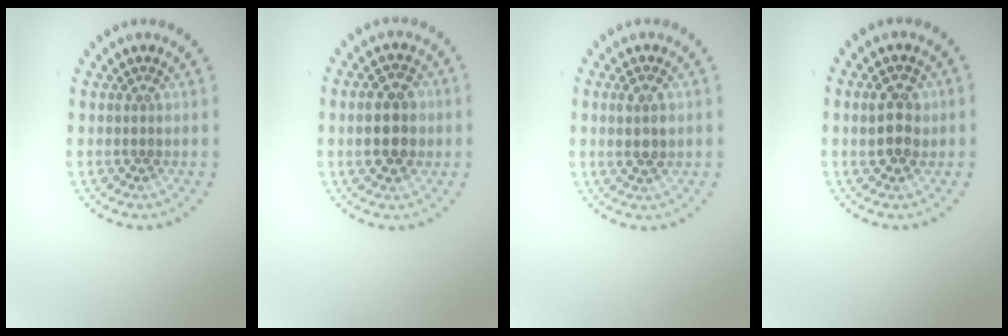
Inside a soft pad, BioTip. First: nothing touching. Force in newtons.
{"total": 4.6, "press": 4.6, "slide": 0.1}
{"total": 2.1, "press": 2.0, "slide": 0.4}
{"total": 2.9, "press": 2.9, "slide": 0.4}